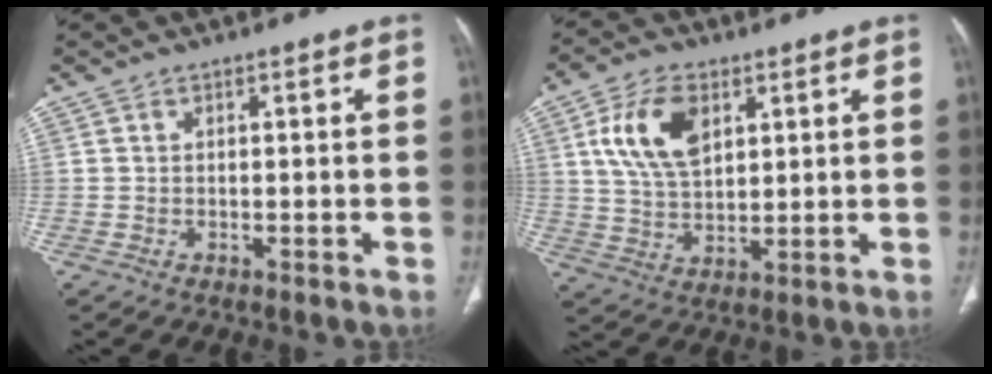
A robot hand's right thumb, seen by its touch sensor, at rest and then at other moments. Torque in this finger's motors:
{"motor_torque": [-0.45, 0.52, 0.05, 0.05, 0.23]}